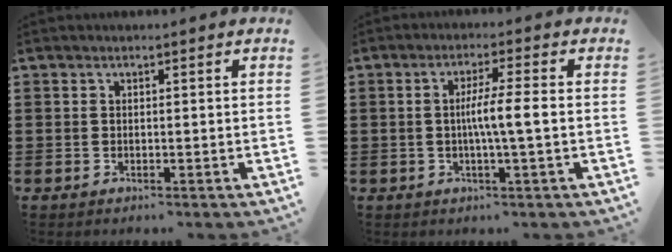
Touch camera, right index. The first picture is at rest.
{"total": 5.1, "force": [-0.5, 0.0, 5.1], "torque": [-0.090, -0.004, -0.012]}